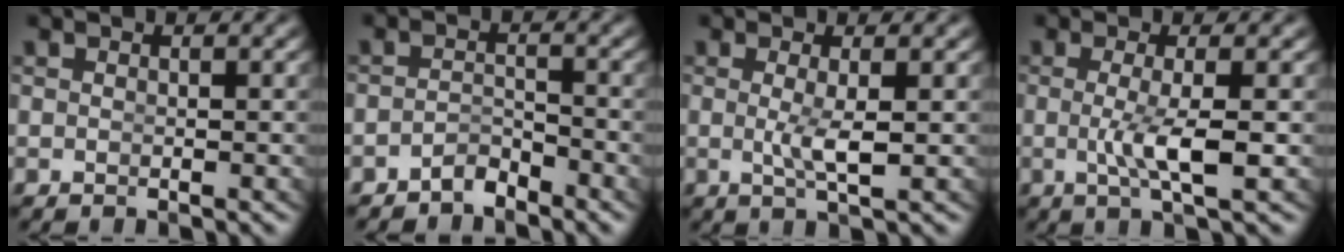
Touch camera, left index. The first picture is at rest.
{"total": 2.6, "force": [-2.5, 0.6, 0.2], "torque": [-0.003, -0.008, -0.041]}
{"total": 2.3, "force": [-0.1, -0.4, 2.2], "torque": [-0.049, -0.017, 0.009]}
{"total": 3.3, "force": [-0.5, -0.2, 3.3], "torque": [-0.068, -0.014, 0.001]}